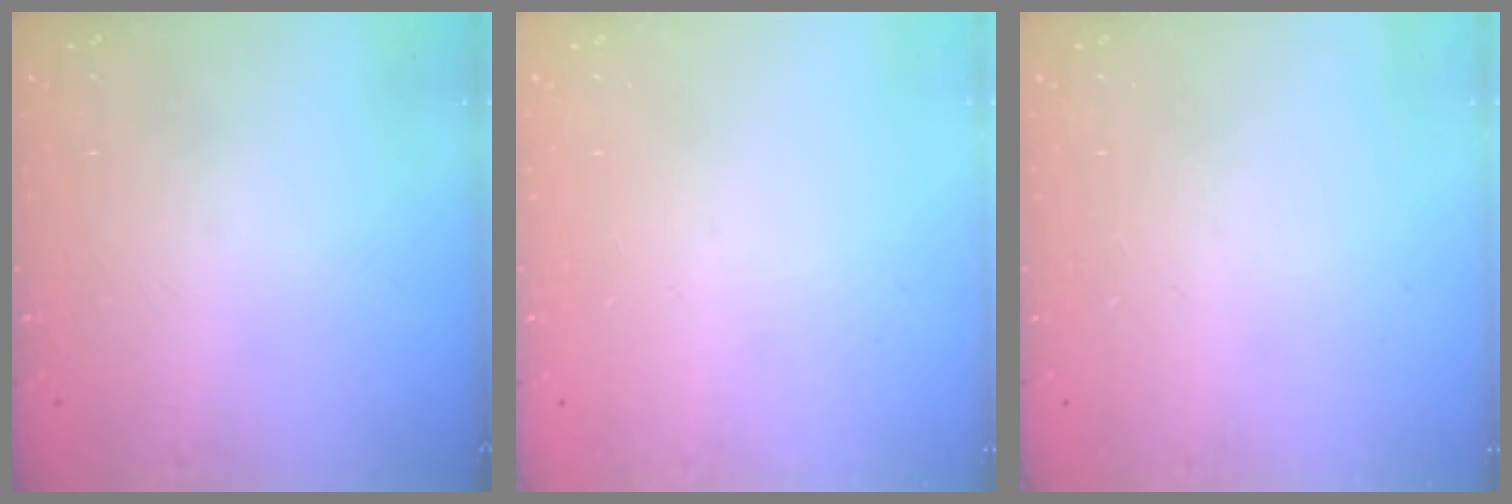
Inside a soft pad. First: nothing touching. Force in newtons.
{"total": 0.0}
{"total": 0.0}